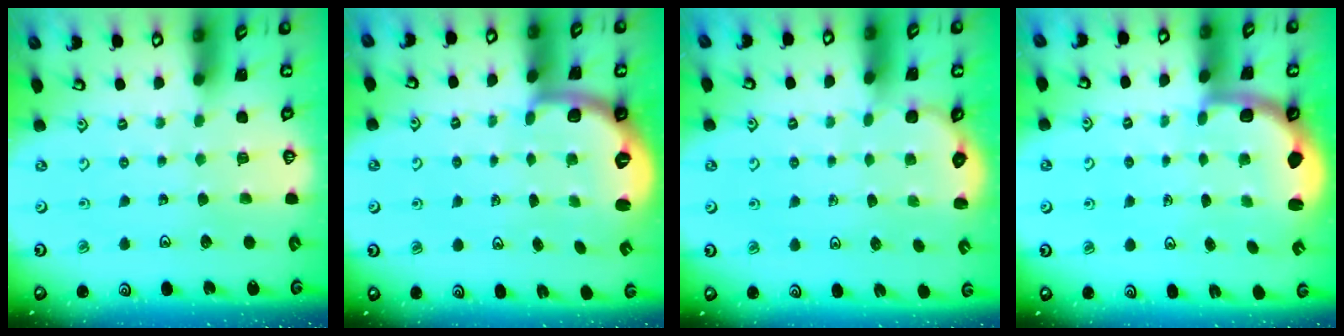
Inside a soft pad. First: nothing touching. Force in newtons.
{"total": 2.7, "press": 1.8, "slide": 2.0}
{"total": 1.5, "press": 1.2, "slide": 0.9}
{"total": 2.3, "press": 2.0, "slide": 1.2}